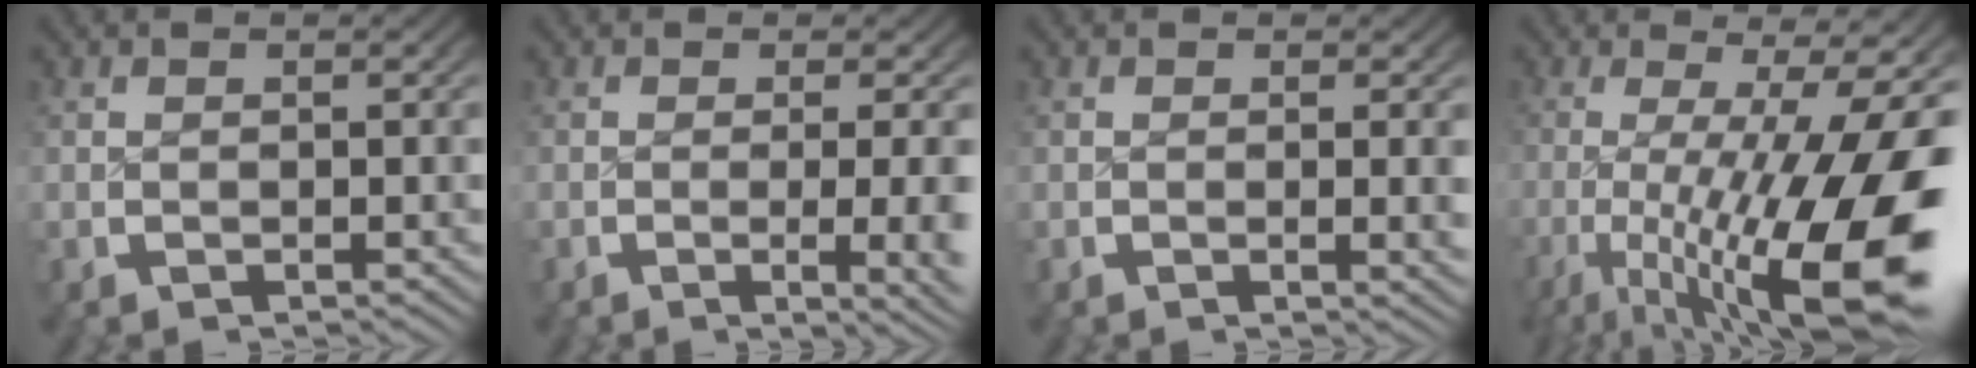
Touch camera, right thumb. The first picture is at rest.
{"total": 4.8, "force": [-1.3, 1.3, 4.4], "torque": [-0.066, -0.011, -0.017]}
{"total": 1.8, "force": [0.0, 0.4, 1.8], "torque": [-0.019, -0.002, -0.001]}
{"total": 15.9, "force": [-4.2, 7.9, 13.1], "torque": [-0.229, -0.058, -0.029]}